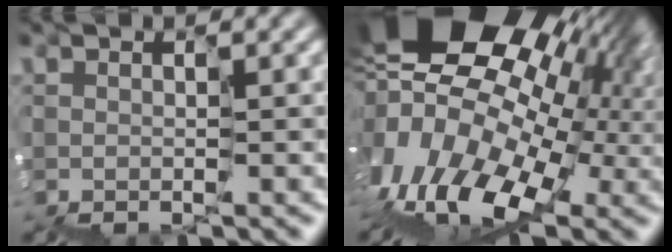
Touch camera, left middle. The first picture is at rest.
{"total": 16.0, "force": [1.4, 10.4, 12.1], "torque": [-0.187, 0.000, 0.035]}